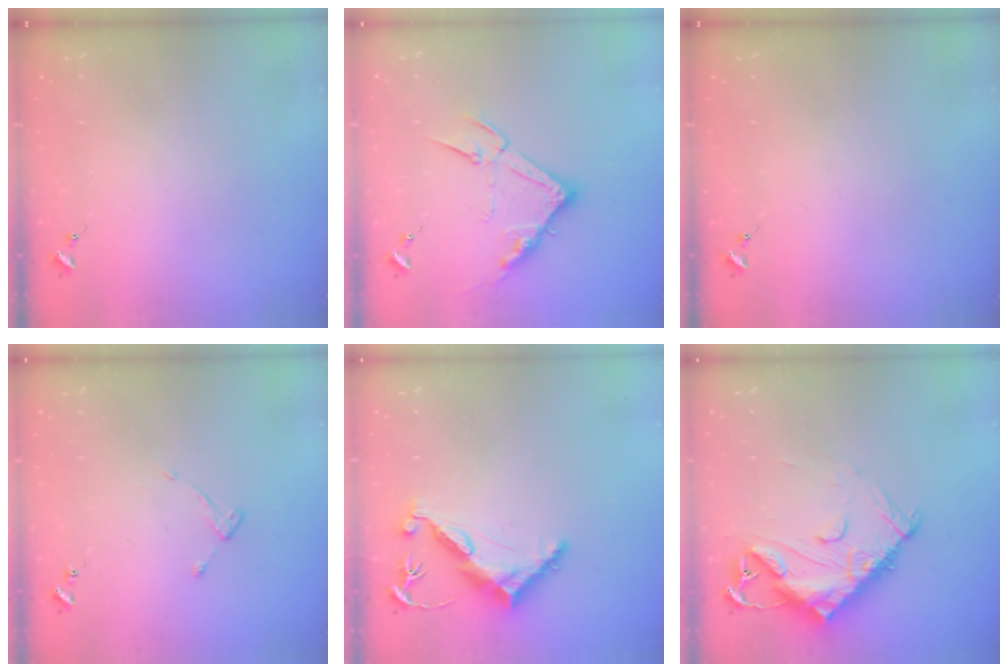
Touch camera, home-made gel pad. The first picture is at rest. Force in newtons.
{"total": 13.8, "press": 13.8, "slide": 0.8}
{"total": 0.0}
{"total": 4.1, "press": 4.1, "slide": 0.5}
{"total": 11.7, "press": 11.7, "slide": 1.0}
{"total": 14.6, "press": 14.5, "slide": 1.1}